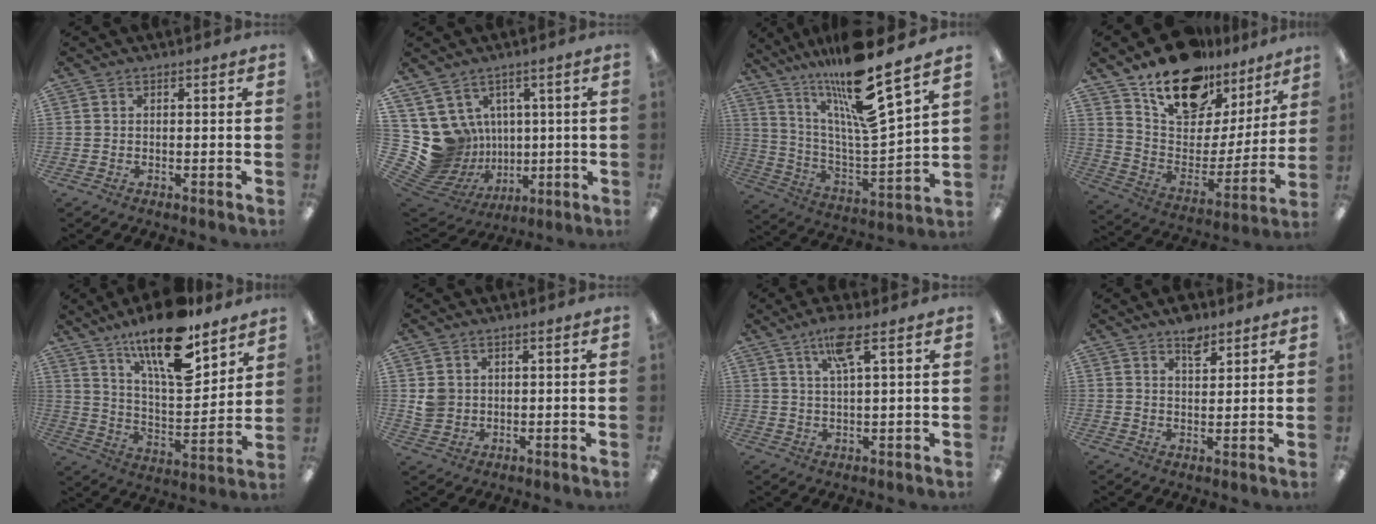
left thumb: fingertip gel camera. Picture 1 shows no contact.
{"total": 12.8, "force": [1.1, 12.3, 3.4], "torque": [-0.114, -0.035, 0.048]}
{"total": 20.4, "force": [15.5, 1.8, 13.1], "torque": [-0.236, -0.111, 0.248]}
{"total": 18.7, "force": [14.0, 9.9, 7.4], "torque": [-0.134, -0.090, 0.252]}
{"total": 18.9, "force": [13.2, 6.3, 12.0], "torque": [-0.205, -0.080, 0.222]}
{"total": 3.6, "force": [1.2, 3.4, 0.7], "torque": [-0.014, 0.004, 0.022]}
{"total": 6.9, "force": [3.9, 1.3, 5.6], "torque": [-0.105, 0.000, 0.061]}
{"total": 5.6, "force": [4.1, 2.7, 2.6], "torque": [-0.029, -0.021, 0.070]}